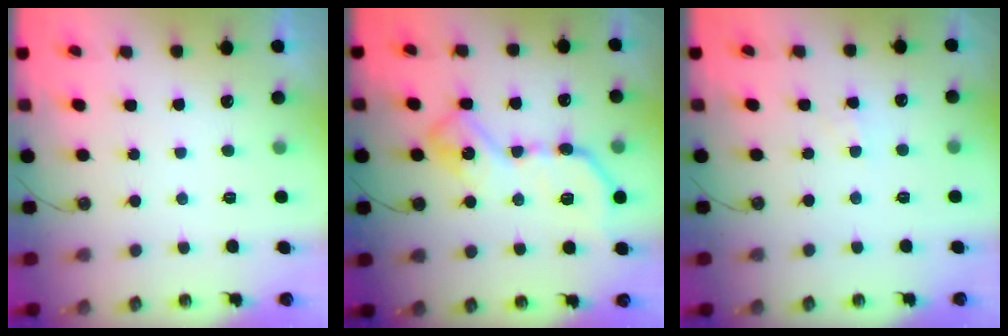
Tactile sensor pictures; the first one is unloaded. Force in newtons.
{"total": 16.9, "press": 16.9, "slide": 0.4}
{"total": 3.3, "press": 3.3, "slide": 0.5}